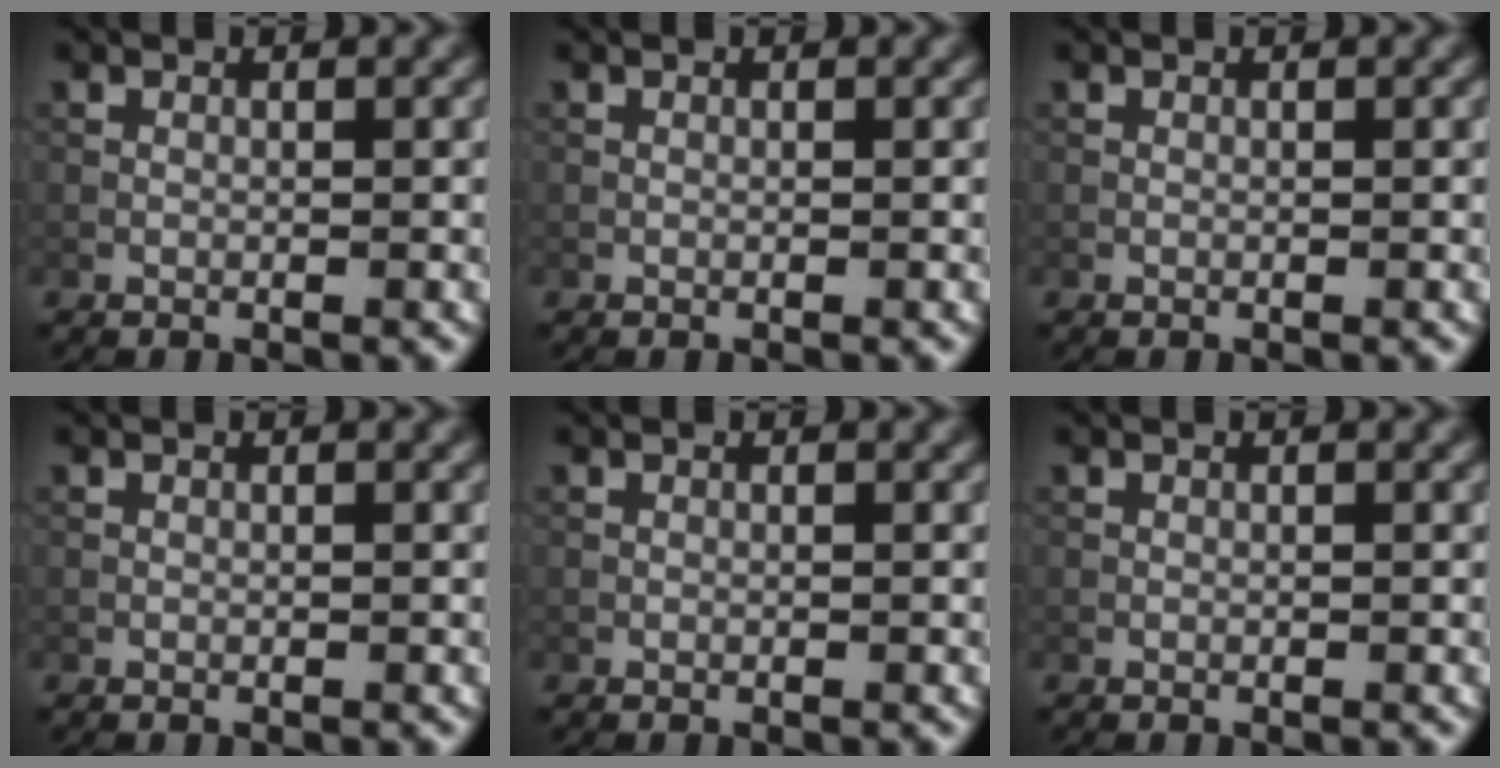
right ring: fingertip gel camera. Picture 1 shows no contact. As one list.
[{"total": 0.0}, {"total": 0.0}, {"total": 0.0}, {"total": 0.0}, {"total": 0.0}]